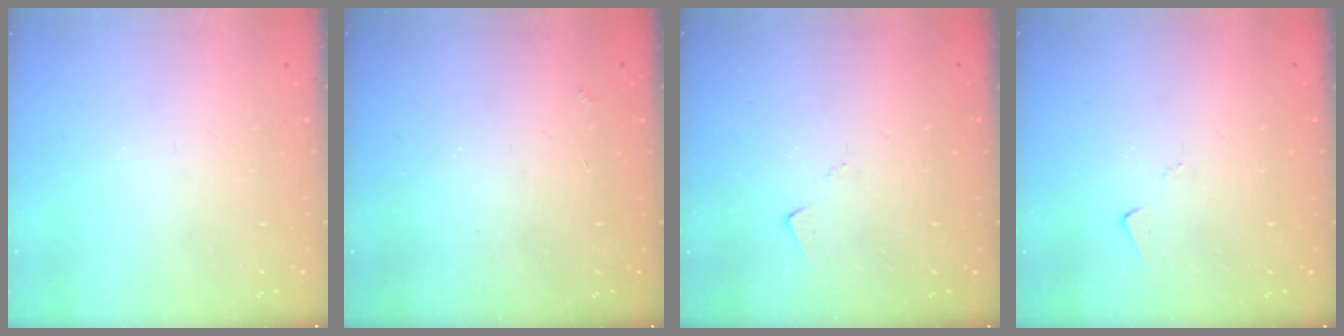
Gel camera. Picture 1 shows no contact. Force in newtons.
{"total": 2.9, "press": 2.9, "slide": 0.5}
{"total": 5.5, "press": 5.5, "slide": 0.6}
{"total": 5.5, "press": 5.5, "slide": 0.6}